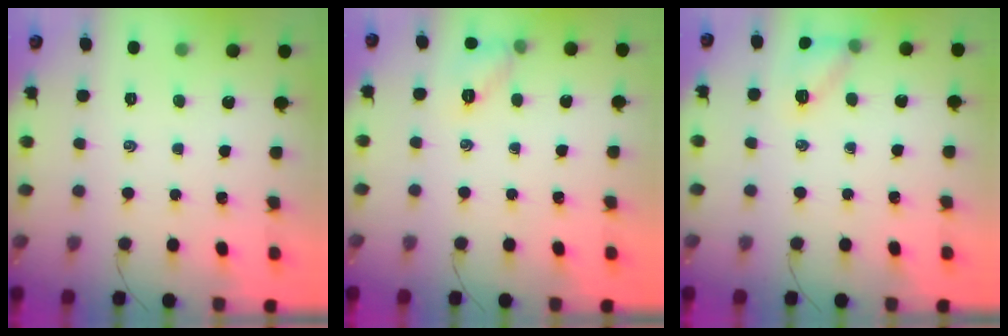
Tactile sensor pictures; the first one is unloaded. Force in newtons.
{"total": 6.9, "press": 6.7, "slide": 1.6}
{"total": 9.9, "press": 9.7, "slide": 1.9}